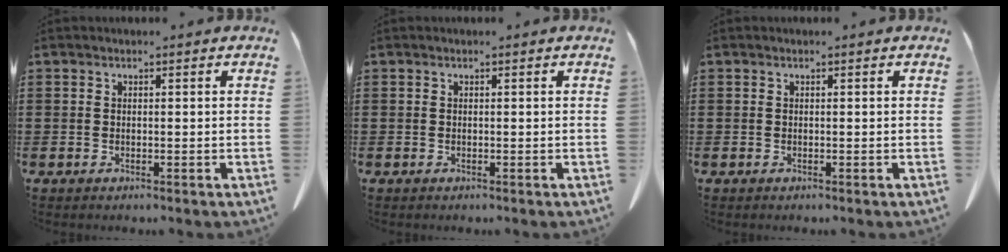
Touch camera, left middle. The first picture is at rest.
{"total": 0.0}
{"total": 0.0}